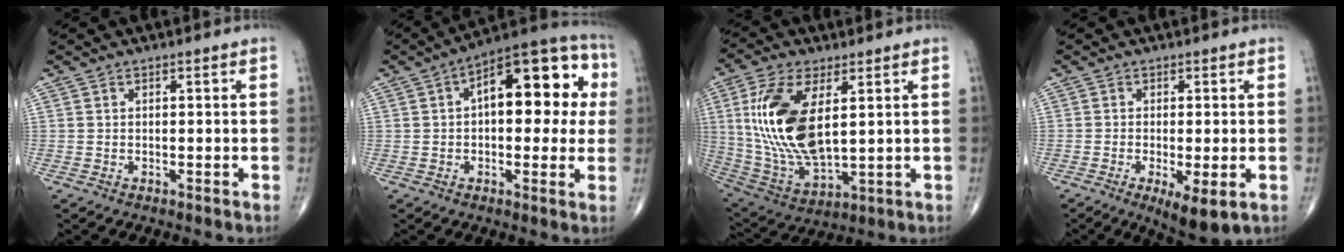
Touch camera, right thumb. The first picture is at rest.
{"total": 18.5, "force": [3.2, 8.8, 15.9], "torque": [-0.181, 0.034, 0.034]}
{"total": 18.8, "force": [3.8, 8.8, 16.2], "torque": [-0.336, -0.021, 0.083]}
{"total": 6.8, "force": [-2.4, 1.8, 6.1], "torque": [-0.099, -0.019, -0.036]}